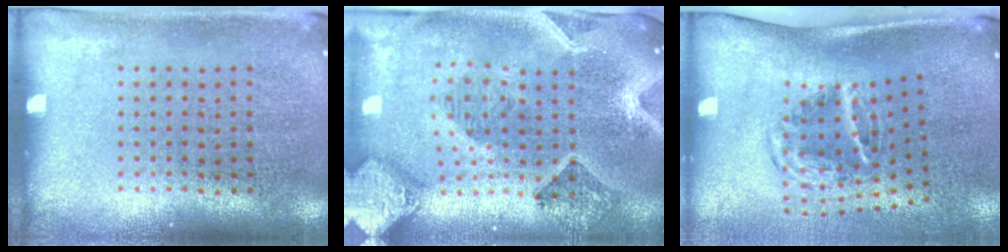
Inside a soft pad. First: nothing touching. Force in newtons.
{"total": 2.9, "press": 2.6, "slide": 1.4}
{"total": 2.0, "press": 1.2, "slide": 1.6}